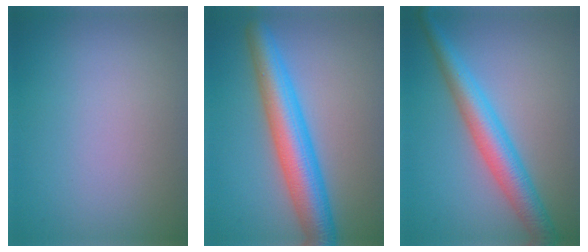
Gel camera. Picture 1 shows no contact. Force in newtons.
{"total": 6.7, "press": 6.7, "slide": 0.1}
{"total": 5.0, "press": 5.0, "slide": 0.0}